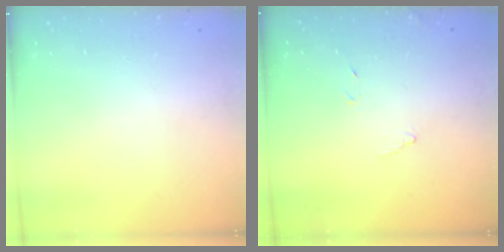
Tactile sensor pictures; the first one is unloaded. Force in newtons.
{"total": 7.7, "press": 7.7, "slide": 0.3}